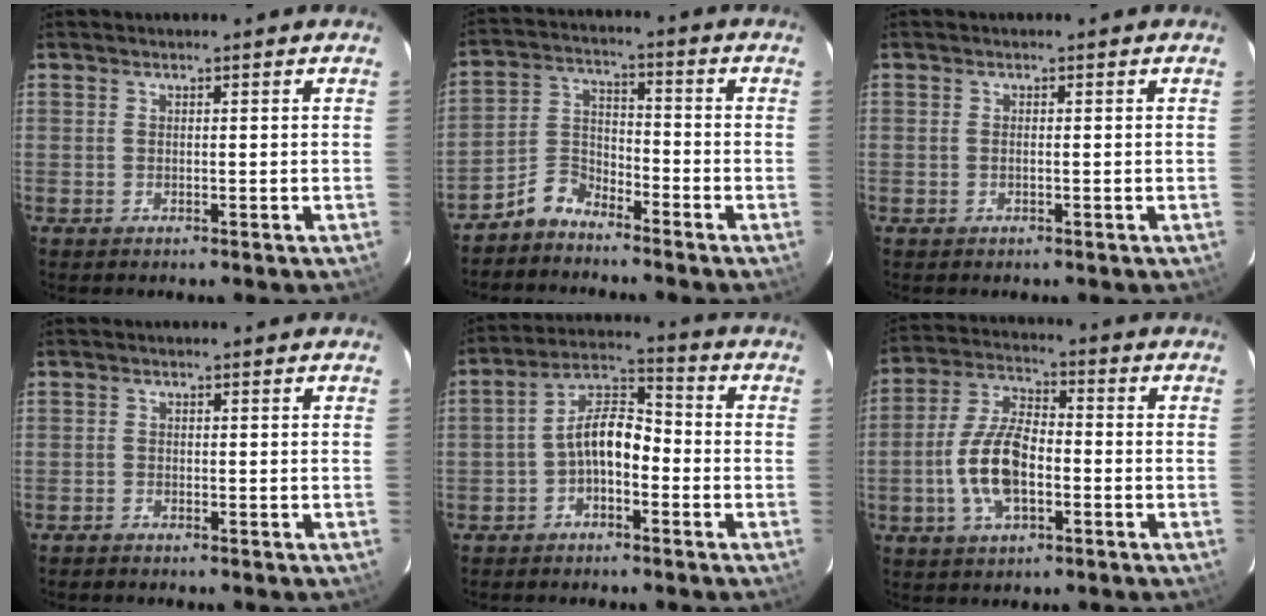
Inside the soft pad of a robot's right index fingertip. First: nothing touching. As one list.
[{"total": 6.0, "force": [-4.9, 2.8, 2.0], "torque": [-0.049, 0.025, -0.102]}, {"total": 1.6, "force": [1.3, -0.9, 0.2], "torque": [-0.004, -0.025, 0.003]}, {"total": 0.8, "force": [-0.8, 0.2, 0.0], "torque": [-0.005, 0.001, -0.016]}, {"total": 7.5, "force": [-2.7, 3.9, 5.8], "torque": [-0.115, 0.027, -0.050]}, {"total": 11.2, "force": [-3.2, 5.2, 9.5], "torque": [-0.201, 0.008, -0.060]}]